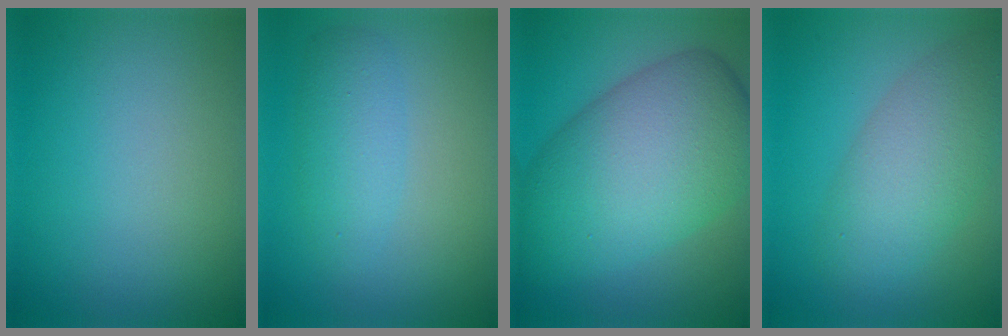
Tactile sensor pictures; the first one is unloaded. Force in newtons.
{"total": 3.0, "press": 3.0, "slide": 0.1}
{"total": 11.8, "press": 11.8, "slide": 0.2}
{"total": 6.0, "press": 6.0, "slide": 0.2}